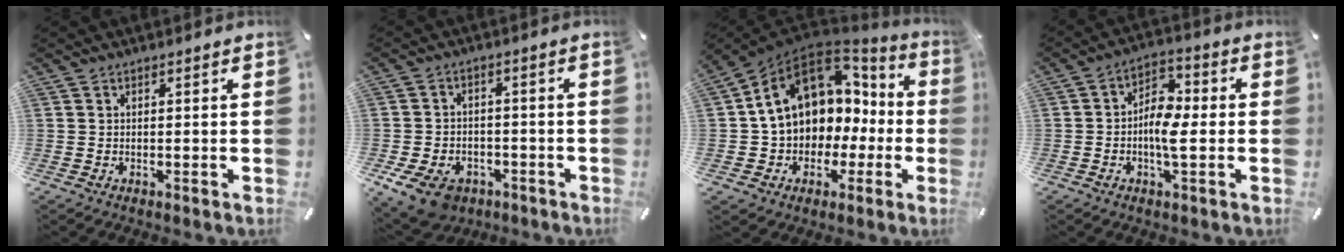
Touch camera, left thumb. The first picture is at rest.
{"total": 9.1, "force": [-5.2, 6.2, 4.3], "torque": [-0.098, 0.030, -0.094]}
{"total": 13.5, "force": [3.6, 10.8, 7.2], "torque": [-0.154, -0.023, 0.066]}
{"total": 8.0, "force": [-2.0, 4.1, 6.6], "torque": [-0.123, 0.012, -0.036]}